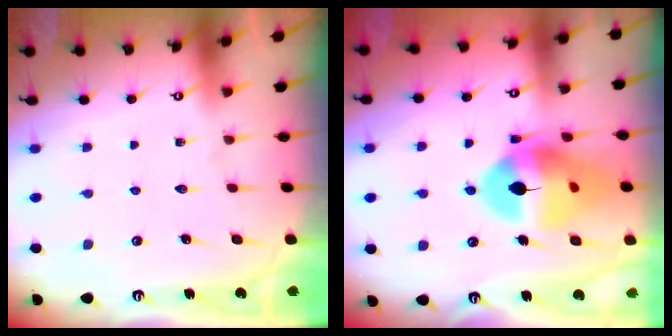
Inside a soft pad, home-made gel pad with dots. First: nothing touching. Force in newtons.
{"total": 16.8, "press": 16.7, "slide": 1.6}